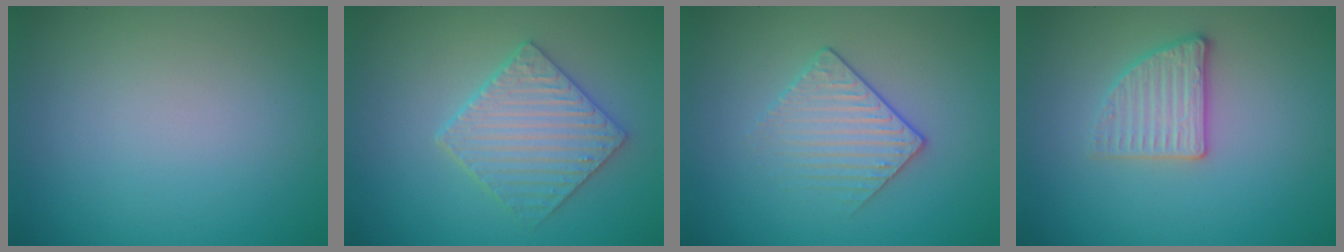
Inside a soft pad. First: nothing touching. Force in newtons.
{"total": 4.1, "press": 3.7, "slide": 1.7}
{"total": 2.1, "press": 1.8, "slide": 1.1}
{"total": 2.7, "press": 2.6, "slide": 0.8}